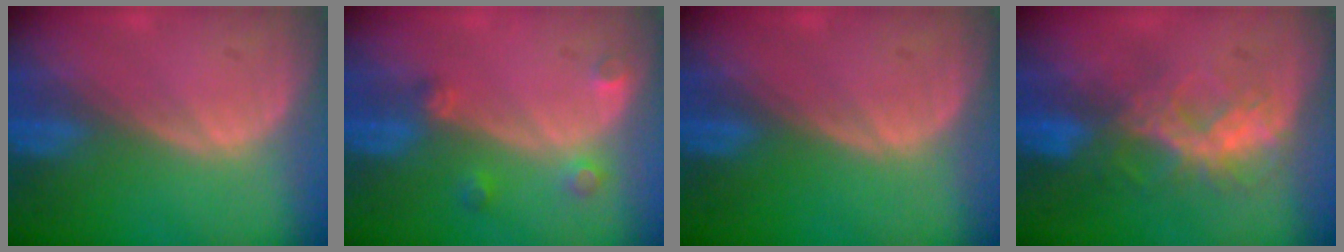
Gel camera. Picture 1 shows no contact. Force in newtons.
{"total": 2.6, "press": 2.6, "slide": 0.4}
{"total": 0.0}
{"total": 6.3, "press": 6.2, "slide": 1.2}